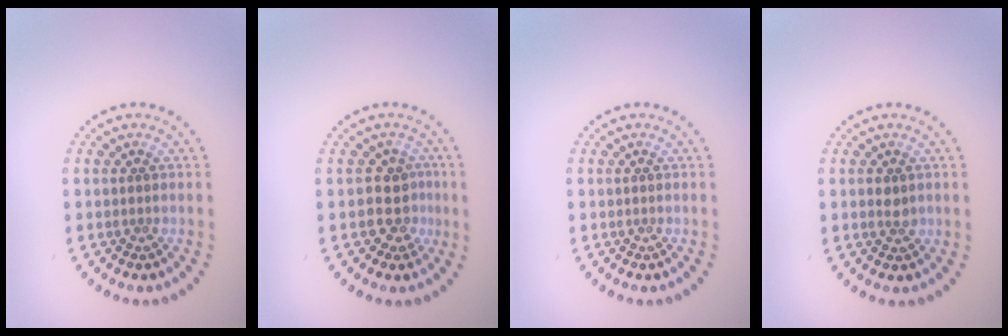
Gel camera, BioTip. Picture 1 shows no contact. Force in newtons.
{"total": 3.0, "press": 2.6, "slide": 1.4}
{"total": 0.0}
{"total": 1.3, "press": 1.3, "slide": 0.2}